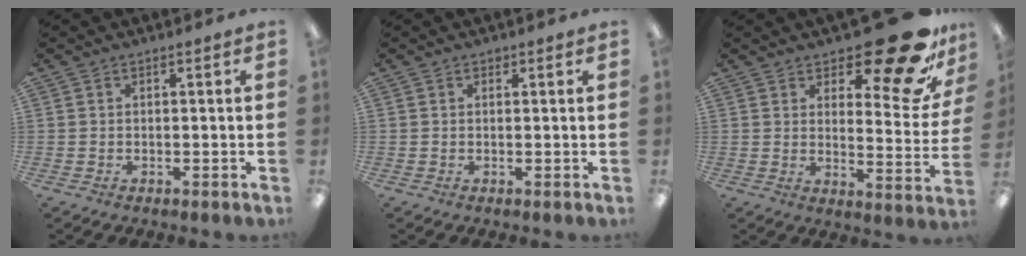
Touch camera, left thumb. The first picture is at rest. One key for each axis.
{"total": 0.7, "fx": 0.5, "fy": 0.4, "fz": 0.1, "tx": 0.005, "ty": -0.001, "tz": 0.007}
{"total": 19.7, "fx": 13.8, "fy": 6.7, "fz": 12.3, "tx": -0.139, "ty": -0.103, "tz": 0.223}